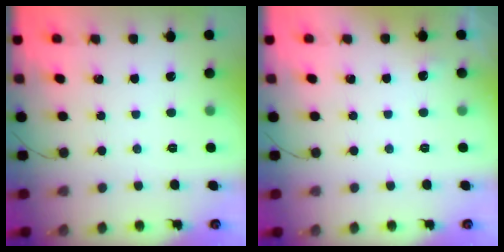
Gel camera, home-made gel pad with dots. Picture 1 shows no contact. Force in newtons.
{"total": 11.6, "press": 2.8, "slide": 11.2}